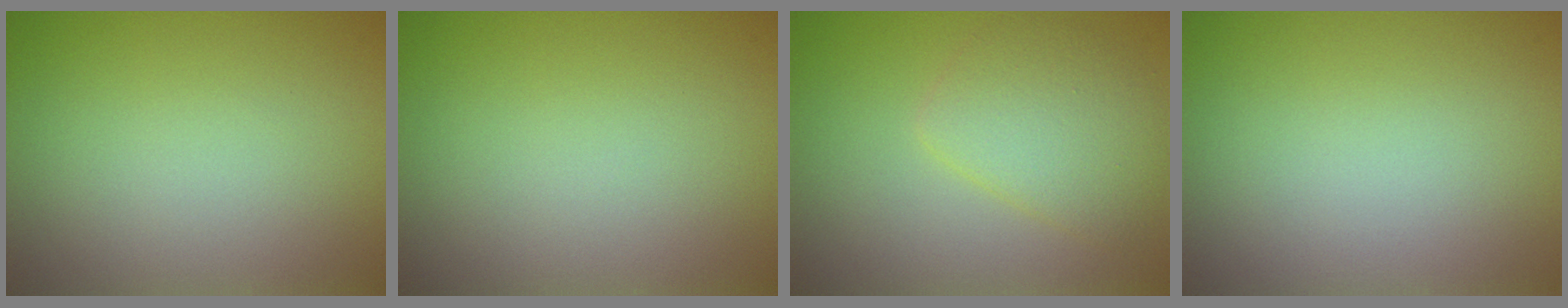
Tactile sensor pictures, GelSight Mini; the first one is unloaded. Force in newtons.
{"total": 0.0}
{"total": 3.7, "press": 3.7, "slide": 0.1}
{"total": 0.0}